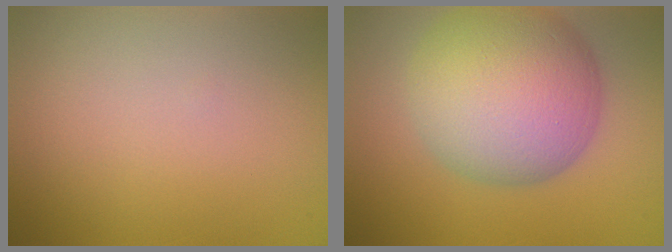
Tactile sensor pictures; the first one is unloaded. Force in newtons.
{"total": 11.7, "press": 11.7, "slide": 0.4}